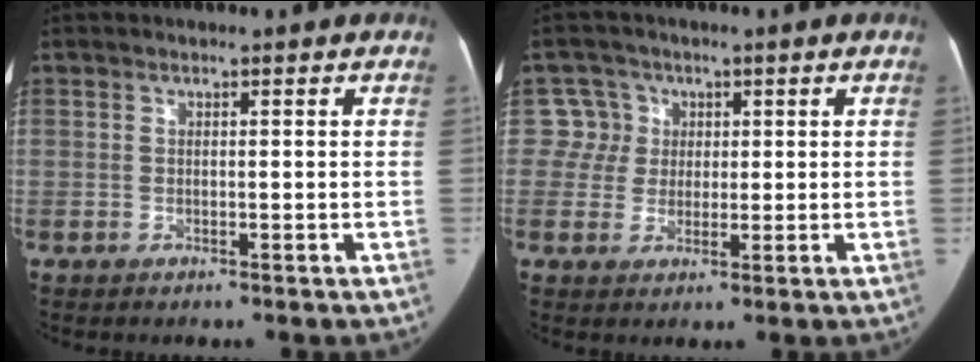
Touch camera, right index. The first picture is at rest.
{"total": 4.7, "force": [1.1, 4.6, -0.5], "torque": [0.023, 0.008, 0.017]}